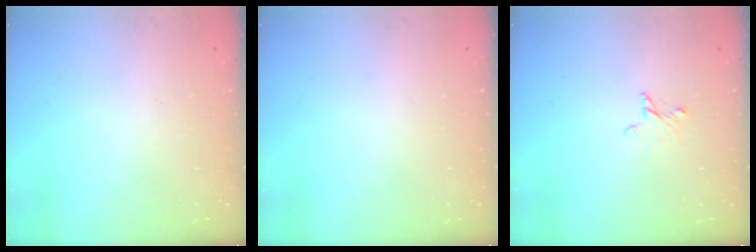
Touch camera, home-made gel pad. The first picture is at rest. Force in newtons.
{"total": 0.0}
{"total": 2.8, "press": 2.7, "slide": 0.3}